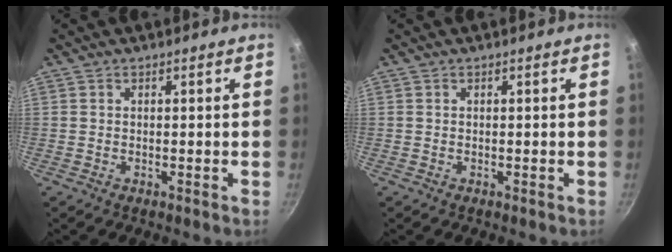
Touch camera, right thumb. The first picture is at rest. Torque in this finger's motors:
{"motor_torque": [-0.01, 0.00, 0.09, 0.09, 0.04]}